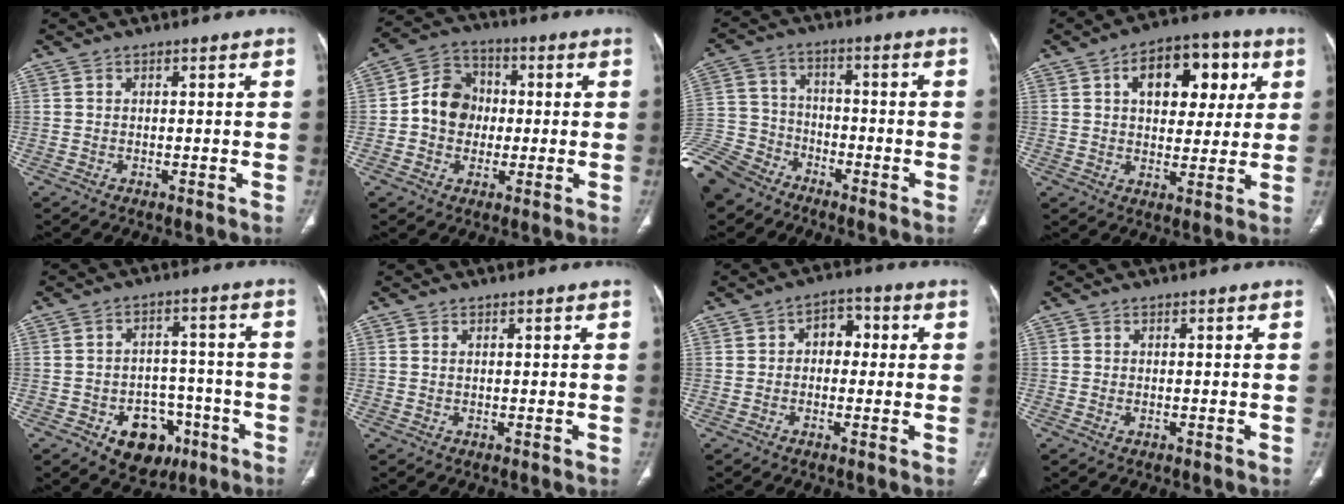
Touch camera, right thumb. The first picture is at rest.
{"total": 9.8, "force": [-0.3, 8.6, 4.8], "torque": [-0.053, 0.026, -0.017]}
{"total": 13.7, "force": [-10.4, 8.3, 3.3], "torque": [-0.086, 0.042, -0.201]}
{"total": 14.8, "force": [4.9, 8.9, 10.7], "torque": [-0.107, 0.005, 0.073]}
{"total": 11.6, "force": [-5.6, 8.3, 5.9], "torque": [-0.043, 0.043, -0.070]}
{"total": 0.5, "force": [0.3, 0.2, 0.4], "torque": [-0.011, 0.005, 0.007]}
{"total": 5.2, "force": [0.5, 3.8, 3.6], "torque": [-0.025, 0.018, -0.002]}
{"total": 0.7, "force": [-0.3, 0.5, 0.5], "torque": [-0.012, 0.004, -0.001]}